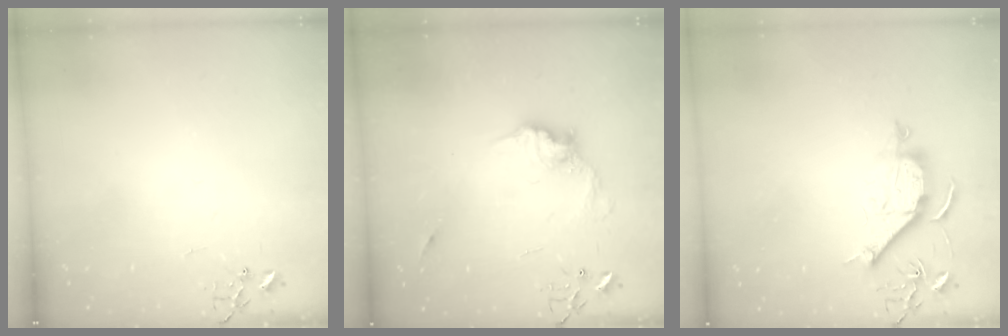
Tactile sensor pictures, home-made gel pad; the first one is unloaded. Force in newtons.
{"total": 11.5, "press": 11.5, "slide": 0.8}
{"total": 10.4, "press": 10.4, "slide": 0.9}